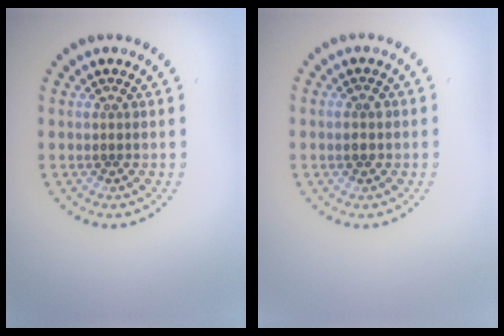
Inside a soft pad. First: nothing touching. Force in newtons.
{"total": 1.4, "press": 1.4, "slide": 0.2}